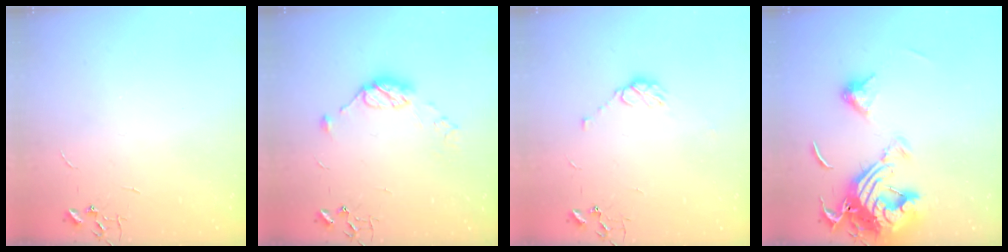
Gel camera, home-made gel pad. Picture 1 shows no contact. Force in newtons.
{"total": 9.5, "press": 9.5, "slide": 0.5}
{"total": 7.5, "press": 7.4, "slide": 1.0}
{"total": 16.8, "press": 16.8, "slide": 1.6}